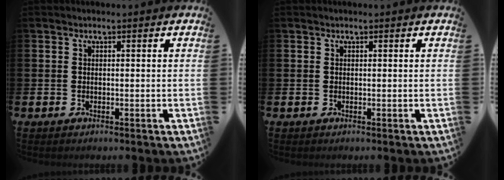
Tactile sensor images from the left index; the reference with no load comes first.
{"total": 0.0}